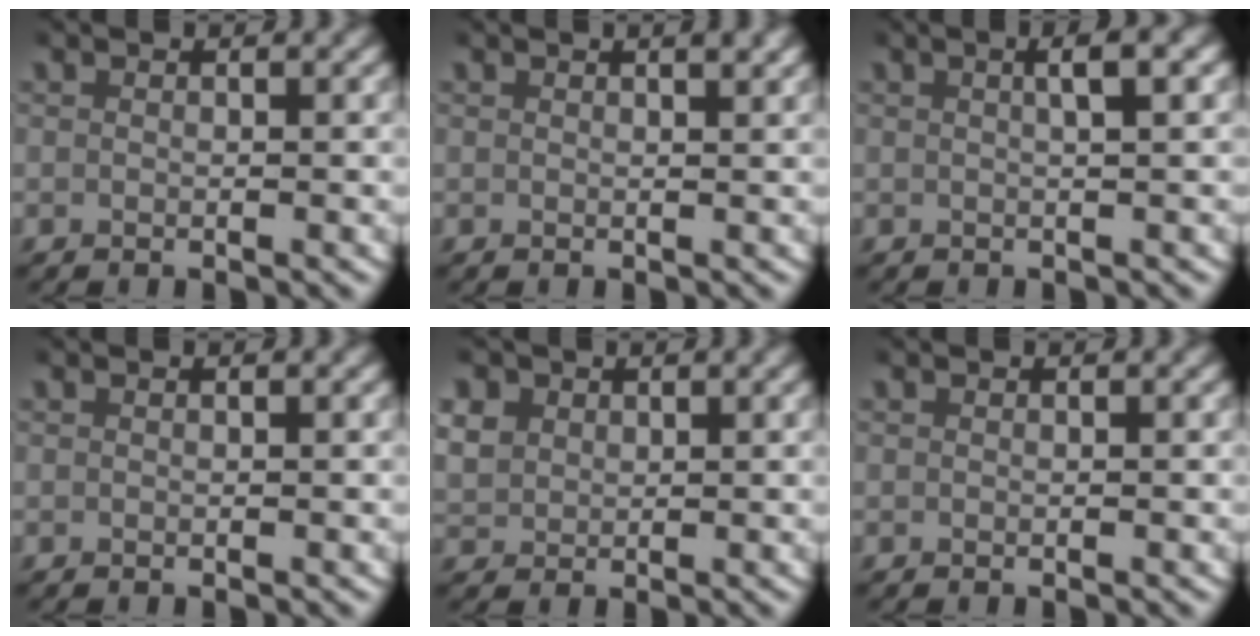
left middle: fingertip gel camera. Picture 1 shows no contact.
{"total": 0.8, "force": [0.6, -0.1, 0.5], "torque": [-0.003, 0.003, 0.008]}
{"total": 2.2, "force": [0.7, -0.1, 2.0], "torque": [-0.031, 0.012, 0.008]}
{"total": 0.0}
{"total": 3.5, "force": [1.1, 3.0, 1.4], "torque": [-0.043, -0.002, 0.028]}
{"total": 0.0}